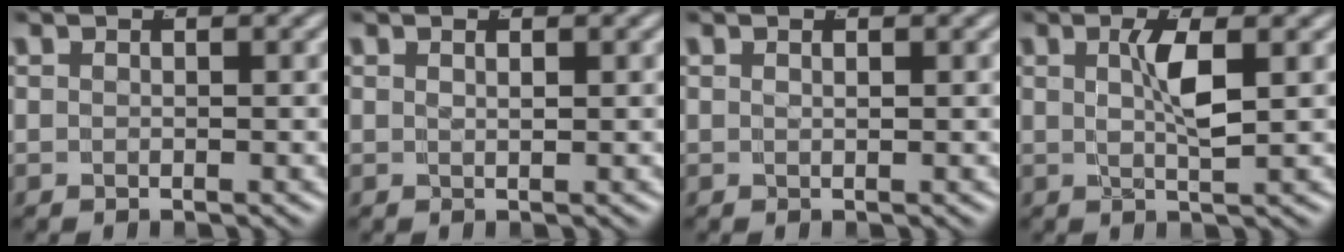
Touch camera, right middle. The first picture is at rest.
{"total": 0.7, "force": [0.2, -0.5, 0.5], "torque": [-0.008, -0.006, 0.012]}
{"total": 0.5, "force": [0.1, -0.5, 0.2], "torque": [-0.007, -0.007, 0.010]}
{"total": 2.6, "force": [0.6, -0.2, 2.5], "torque": [-0.048, -0.007, 0.017]}